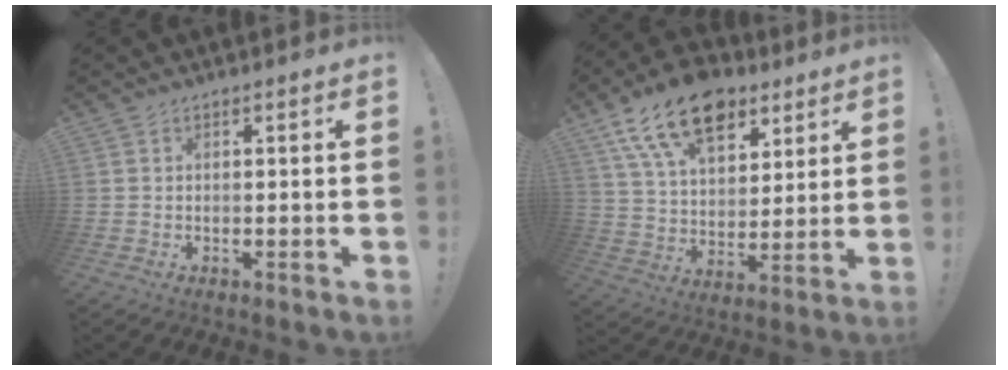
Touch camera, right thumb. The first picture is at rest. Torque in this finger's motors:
{"motor_torque": [0.09, 1.72, 1.00, 0.55, 0.13]}